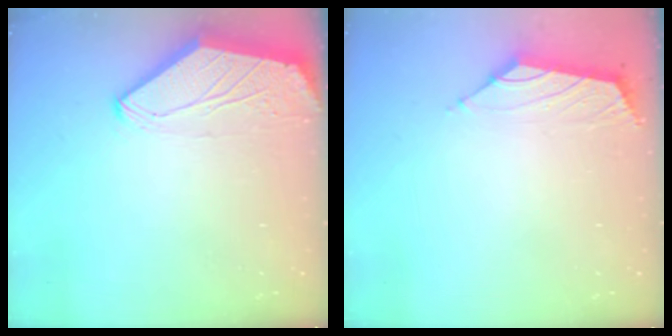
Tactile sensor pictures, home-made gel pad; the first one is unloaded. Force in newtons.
{"total": 1.5, "press": 1.4, "slide": 0.6}